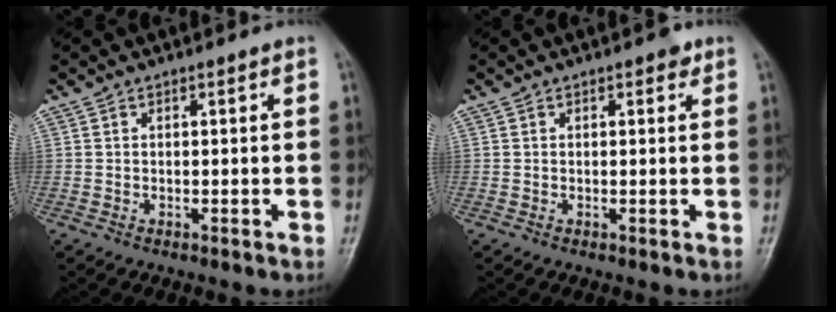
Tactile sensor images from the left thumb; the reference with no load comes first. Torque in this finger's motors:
{"motor_torque": [0.41, 0.04, 0.36, -0.13, 0.00]}